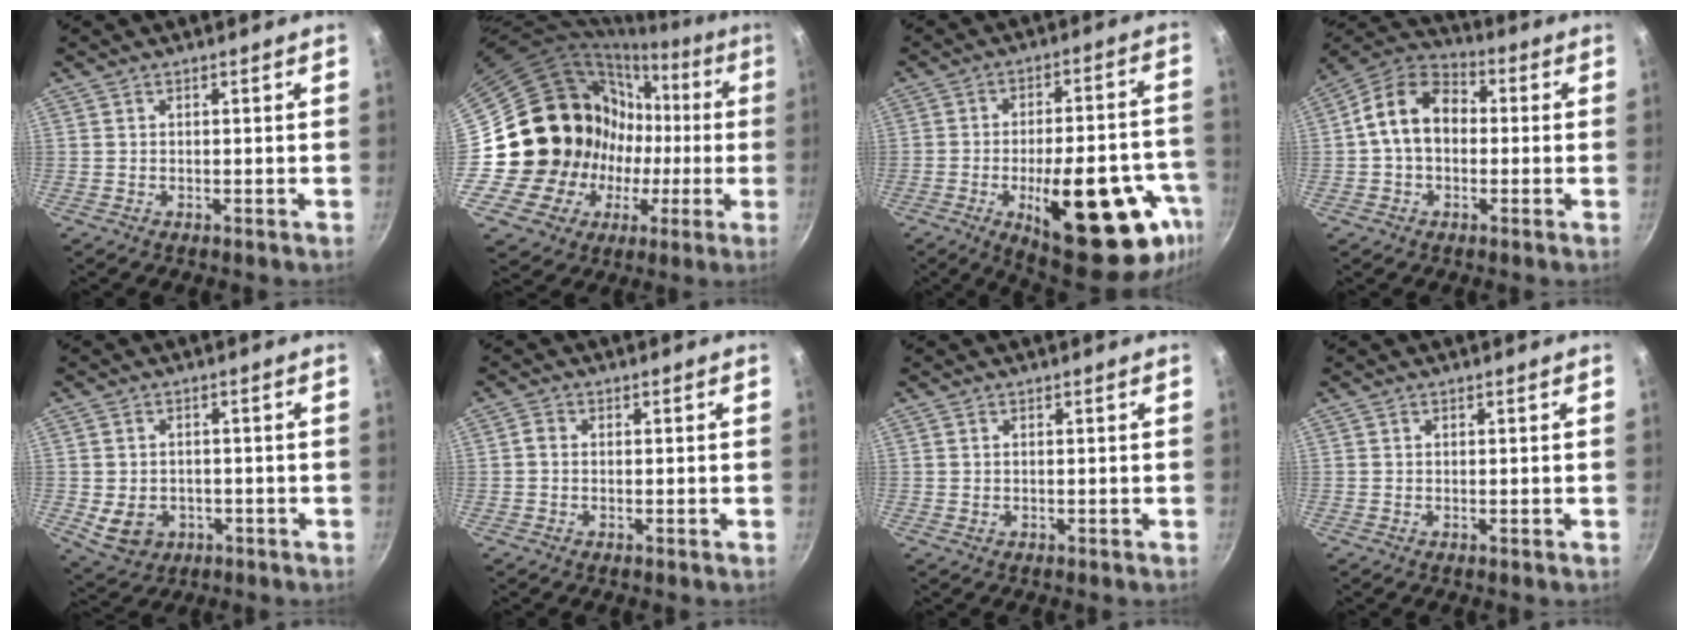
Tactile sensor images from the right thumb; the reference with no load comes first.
{"total": 19.5, "force": [-0.4, 18.0, 7.4], "torque": [-0.096, 0.041, 0.010]}
{"total": 26.3, "force": [-10.0, 10.4, 22.0], "torque": [-0.247, 0.024, -0.125]}
{"total": 11.9, "force": [0.5, 8.7, 8.1], "torque": [-0.109, 0.034, -0.010]}
{"total": 6.9, "force": [-1.7, 5.6, 3.7], "torque": [-0.047, 0.004, -0.011]}
{"total": 1.3, "force": [-0.2, 1.0, 0.8], "torque": [-0.019, 0.006, -0.004]}
{"total": 0.0}
{"total": 0.0}